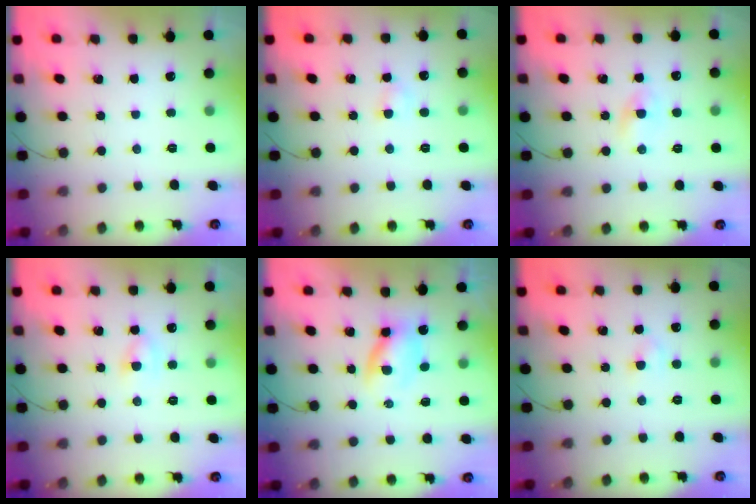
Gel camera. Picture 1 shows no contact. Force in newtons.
{"total": 3.0, "press": 2.9, "slide": 0.8}
{"total": 1.3, "press": 1.2, "slide": 0.5}
{"total": 2.9, "press": 2.8, "slide": 0.9}
{"total": 3.3, "press": 3.3, "slide": 0.7}
{"total": 2.4, "press": 2.2, "slide": 1.0}